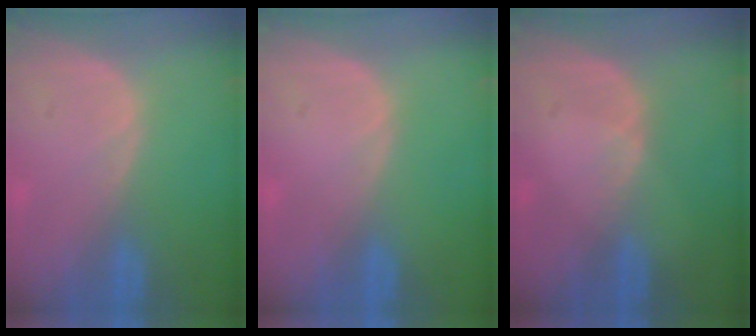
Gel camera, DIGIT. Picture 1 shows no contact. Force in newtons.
{"total": 0.0}
{"total": 1.1, "press": 0.8, "slide": 0.8}